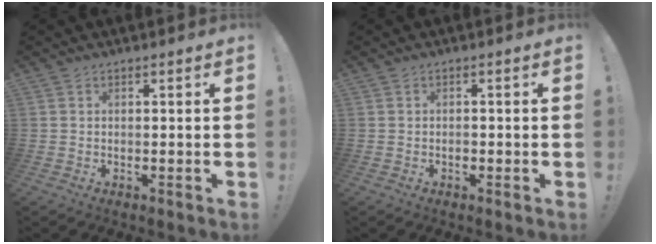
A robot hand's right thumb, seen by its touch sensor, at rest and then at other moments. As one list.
[{"total": 1.0, "force": [-0.7, 0.6, 0.5], "torque": [-0.008, 0.003, -0.011]}]